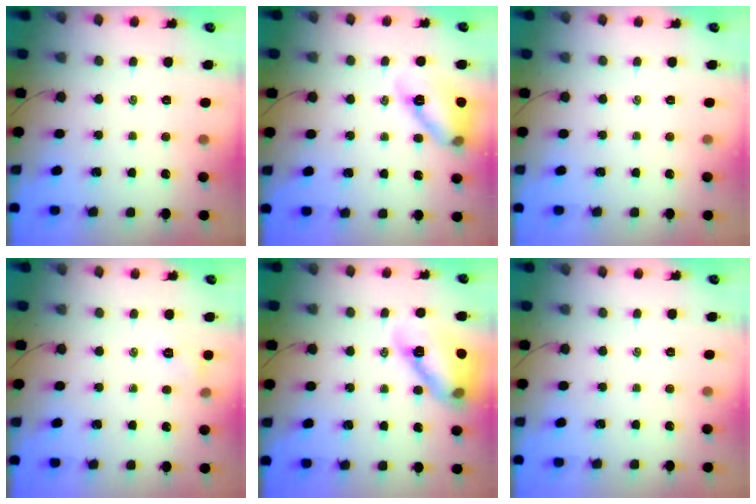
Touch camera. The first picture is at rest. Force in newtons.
{"total": 13.7, "press": 13.2, "slide": 3.5}
{"total": 0.0}
{"total": 5.2, "press": 5.1, "slide": 1.2}
{"total": 15.7, "press": 15.1, "slide": 4.2}
{"total": 0.0}